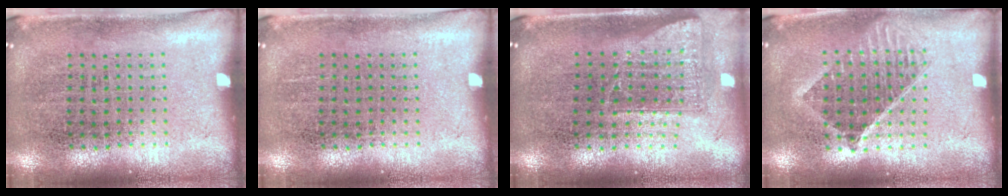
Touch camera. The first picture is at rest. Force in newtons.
{"total": 0.0}
{"total": 1.7, "press": 1.3, "slide": 1.1}
{"total": 1.5, "press": 1.3, "slide": 0.7}